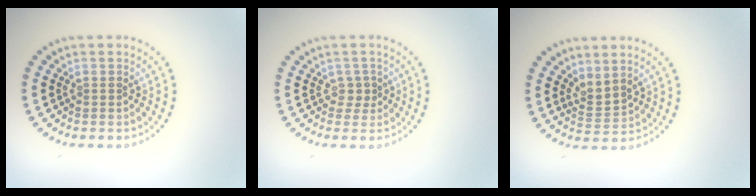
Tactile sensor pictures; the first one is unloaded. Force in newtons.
{"total": 1.1, "press": 0.8, "slide": 0.7}
{"total": 2.1, "press": 1.4, "slide": 1.6}